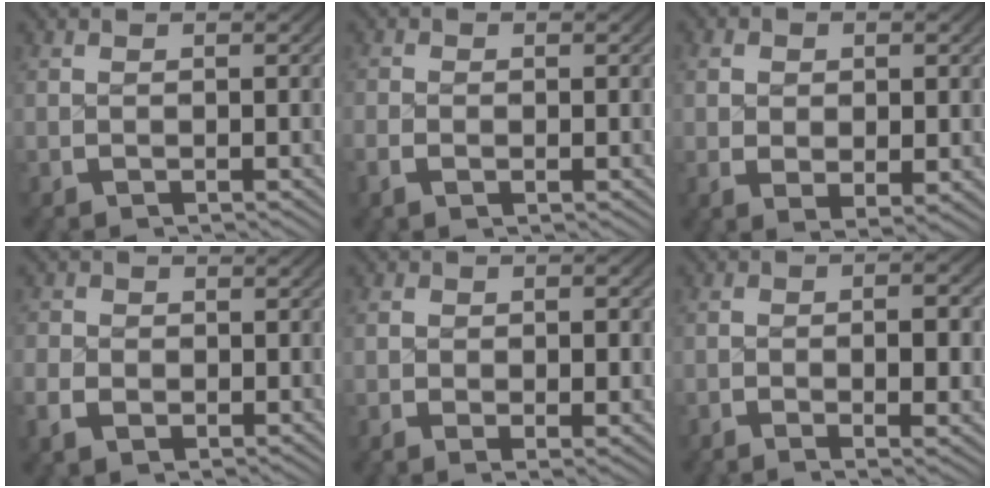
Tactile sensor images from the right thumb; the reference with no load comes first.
{"total": 1.1, "force": [-0.4, 0.7, 0.8], "torque": [-0.017, 0.002, -0.011]}
{"total": 2.8, "force": [0.4, 1.6, 2.3], "torque": [-0.045, -0.011, 0.016]}
{"total": 2.7, "force": [-0.5, 2.3, 1.3], "torque": [-0.024, 0.002, -0.009]}
{"total": 2.5, "force": [-0.2, 1.5, 2.0], "torque": [-0.035, -0.011, -0.001]}
{"total": 3.2, "force": [-0.7, 1.2, 2.9], "torque": [-0.044, -0.007, -0.014]}